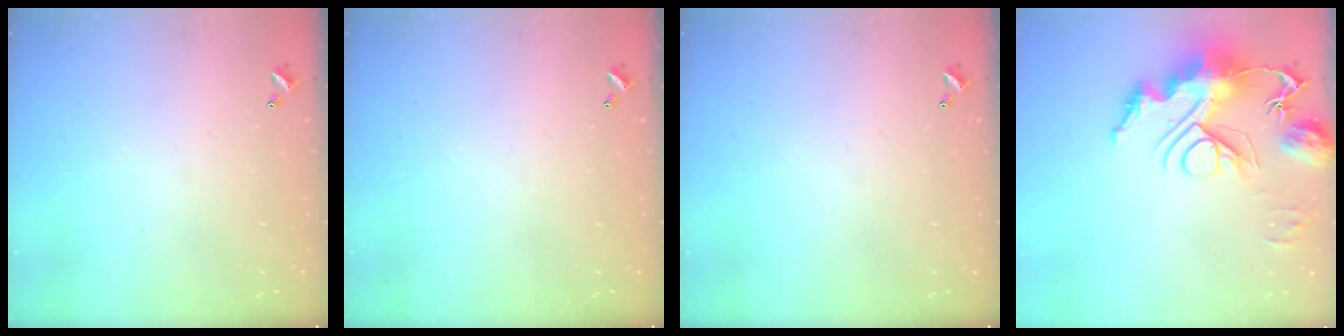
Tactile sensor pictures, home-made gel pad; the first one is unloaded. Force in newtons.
{"total": 0.0}
{"total": 0.0}
{"total": 16.1, "press": 15.9, "slide": 2.3}